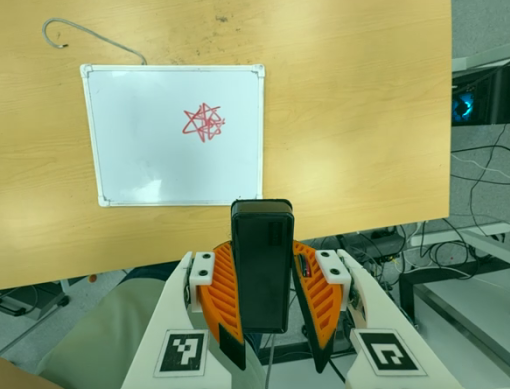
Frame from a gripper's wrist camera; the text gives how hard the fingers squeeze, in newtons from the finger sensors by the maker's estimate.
{"total": 10.0, "left": 8.2, "right": 11.7}